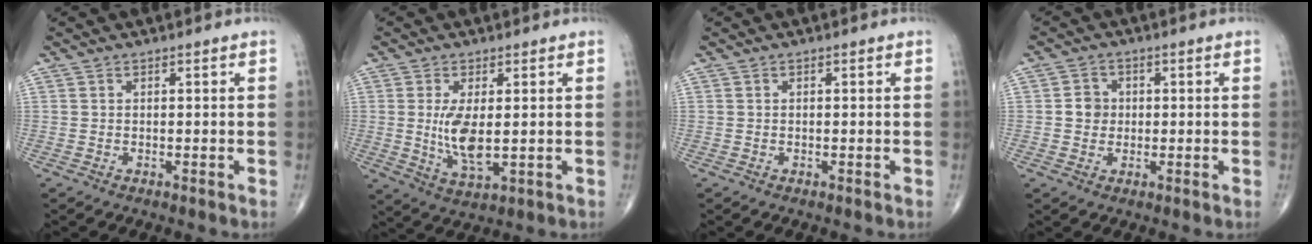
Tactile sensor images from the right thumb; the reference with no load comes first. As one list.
[{"total": 7.7, "force": [0.4, 3.0, 7.0], "torque": [-0.138, -0.020, 0.016]}, {"total": 0.0}, {"total": 3.6, "force": [0.1, 3.3, 1.4], "torque": [-0.007, 0.005, -0.004]}]